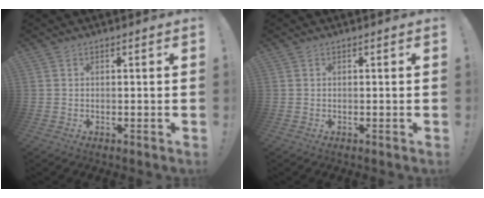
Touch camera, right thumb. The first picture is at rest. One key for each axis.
{"total": 0.0}